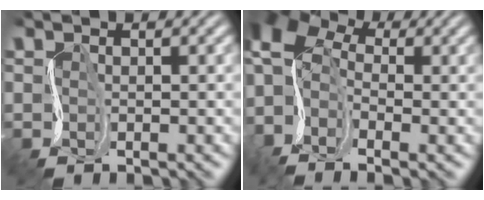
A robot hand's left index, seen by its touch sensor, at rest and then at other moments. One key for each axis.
{"total": 8.4, "fx": -1.2, "fy": 5.6, "fz": 6.1, "tx": -0.119, "ty": 0.020, "tz": -0.036}